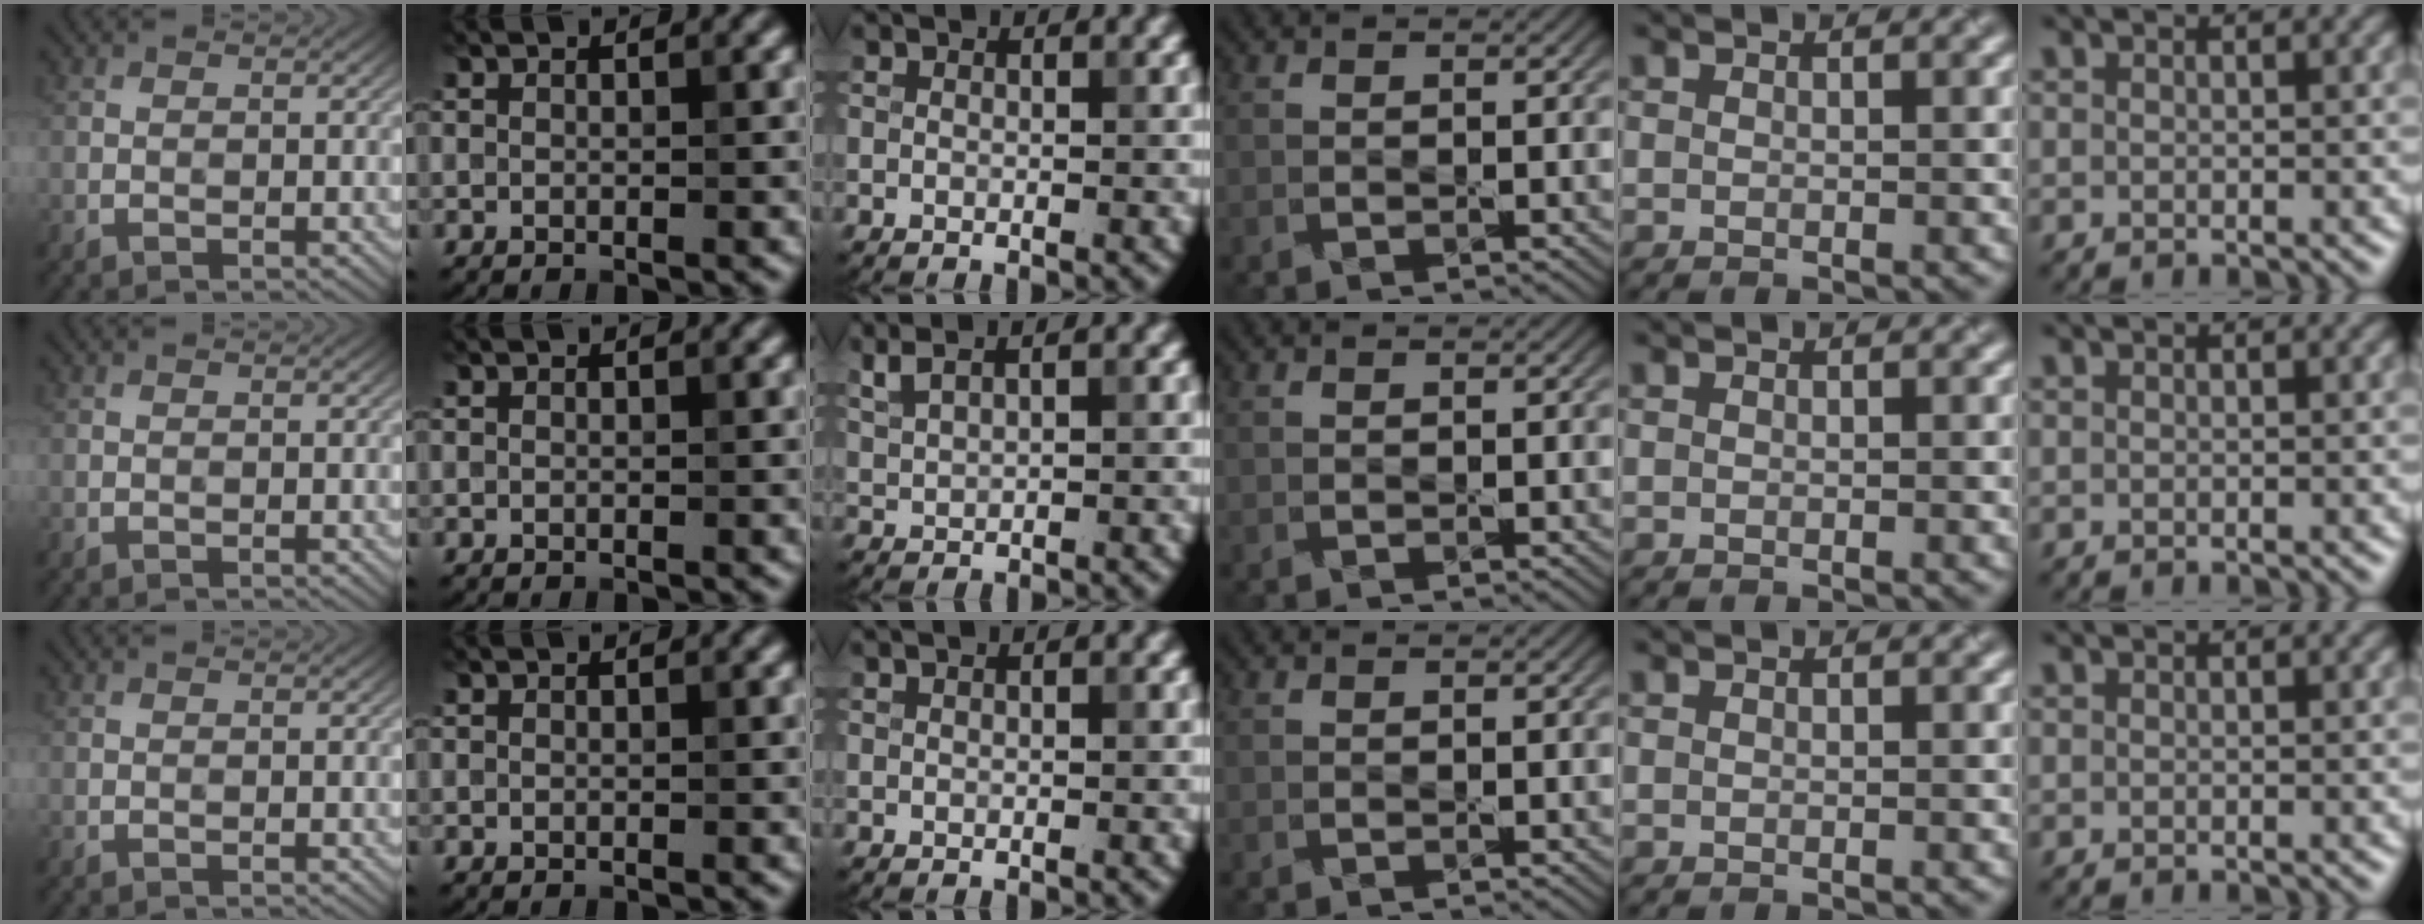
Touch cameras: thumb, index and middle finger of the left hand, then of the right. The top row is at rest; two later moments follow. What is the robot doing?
{"motion": "press", "object": "keyboard"}